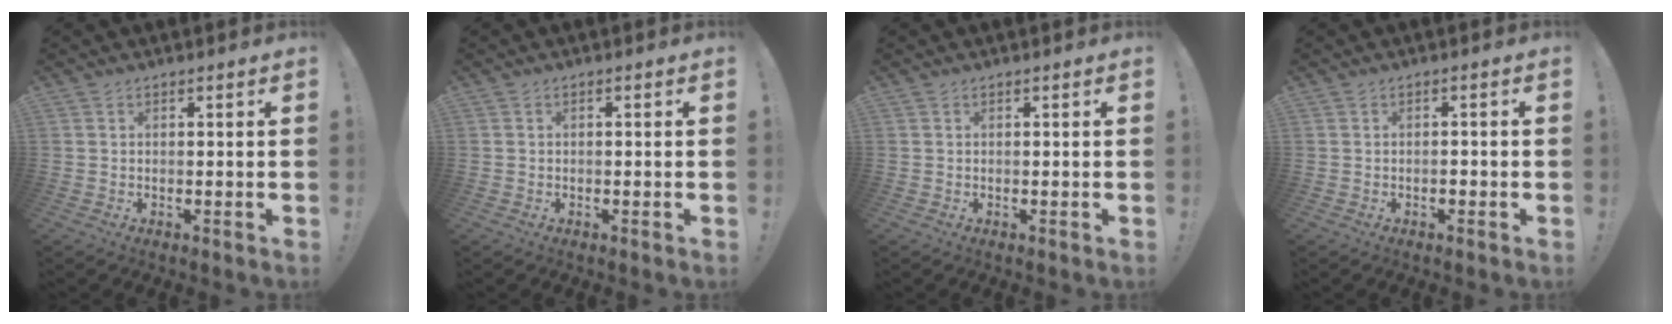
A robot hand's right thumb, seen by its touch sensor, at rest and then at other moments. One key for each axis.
{"total": 0.9, "fx": -0.8, "fy": 0.1, "fz": 0.3, "tx": -0.004, "ty": 0.001, "tz": -0.015}
{"total": 0.0}
{"total": 0.9, "fx": -0.5, "fy": 0.5, "fz": 0.5, "tx": -0.007, "ty": 0.001, "tz": -0.008}